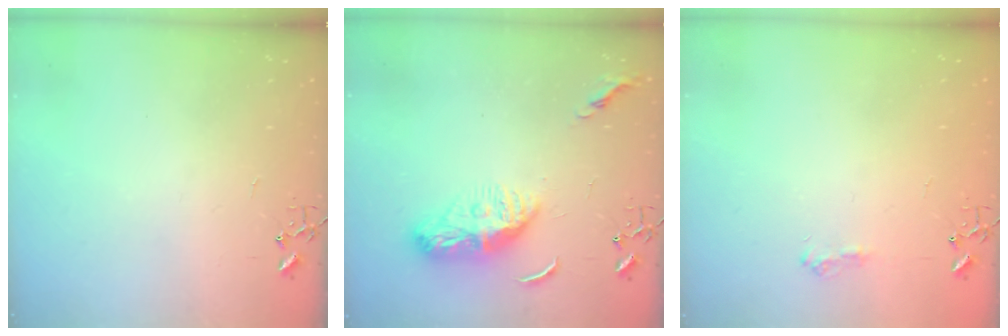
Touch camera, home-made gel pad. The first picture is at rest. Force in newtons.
{"total": 10.4, "press": 10.4, "slide": 0.9}
{"total": 6.9, "press": 6.9, "slide": 1.0}